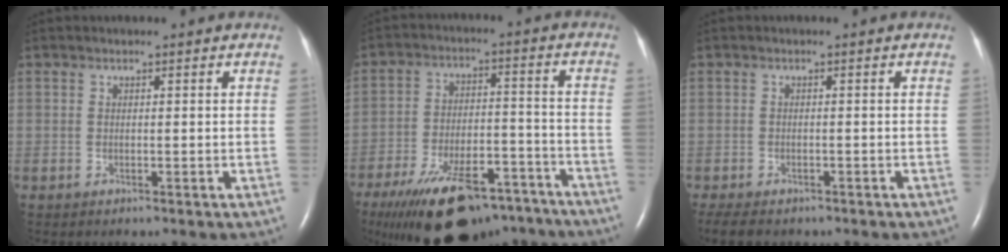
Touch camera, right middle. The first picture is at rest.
{"total": 21.6, "force": [-16.4, 7.8, 11.7], "torque": [-0.200, -0.001, -0.248]}
{"total": 6.1, "force": [-4.8, 2.4, 2.8], "torque": [-0.049, -0.013, -0.069]}